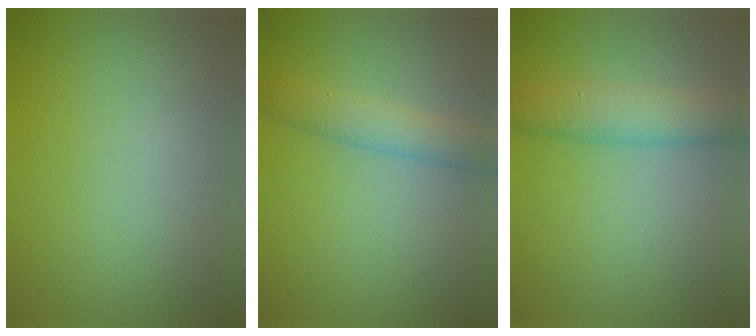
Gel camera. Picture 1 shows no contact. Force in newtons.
{"total": 3.2, "press": 3.2, "slide": 0.1}
{"total": 4.8, "press": 4.8, "slide": 0.2}